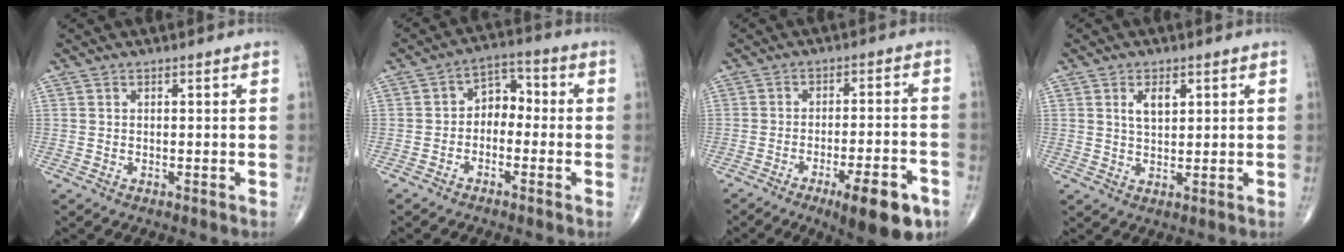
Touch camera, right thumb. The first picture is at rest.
{"total": 5.6, "force": [-1.2, 4.1, 3.5], "torque": [-0.024, 0.034, -0.039]}
{"total": 12.7, "force": [-6.9, 3.3, 10.1], "torque": [-0.132, 0.026, -0.094]}
{"total": 3.9, "force": [1.6, 2.0, 3.0], "torque": [-0.043, -0.010, 0.028]}